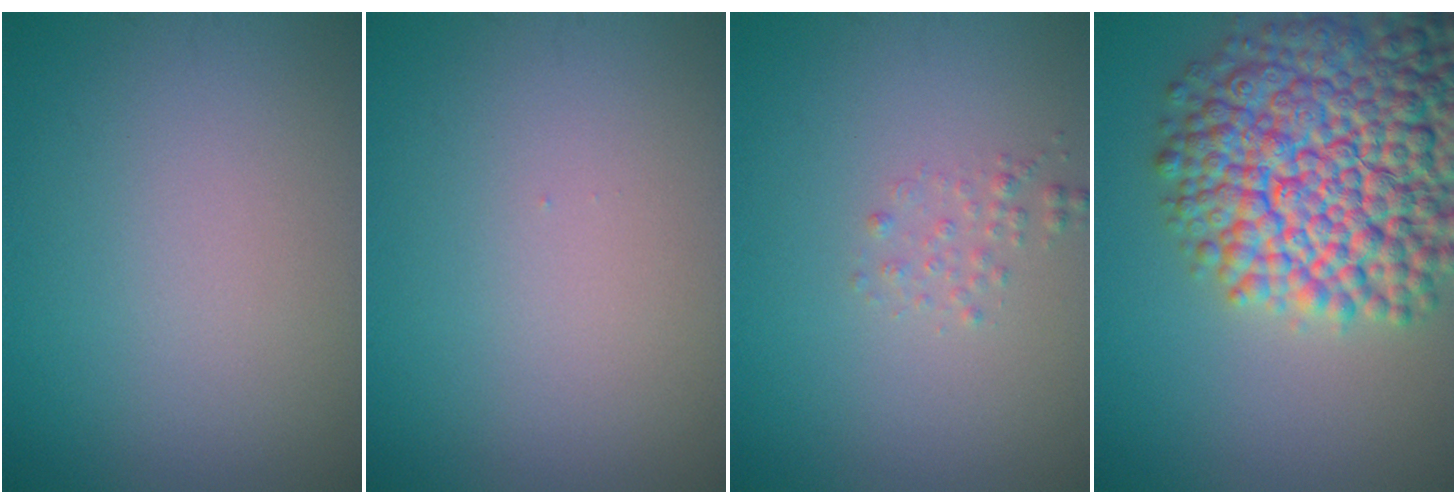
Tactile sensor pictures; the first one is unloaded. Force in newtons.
{"total": 0.0}
{"total": 1.0, "press": 1.0, "slide": 0.0}
{"total": 14.5, "press": 14.5, "slide": 0.6}